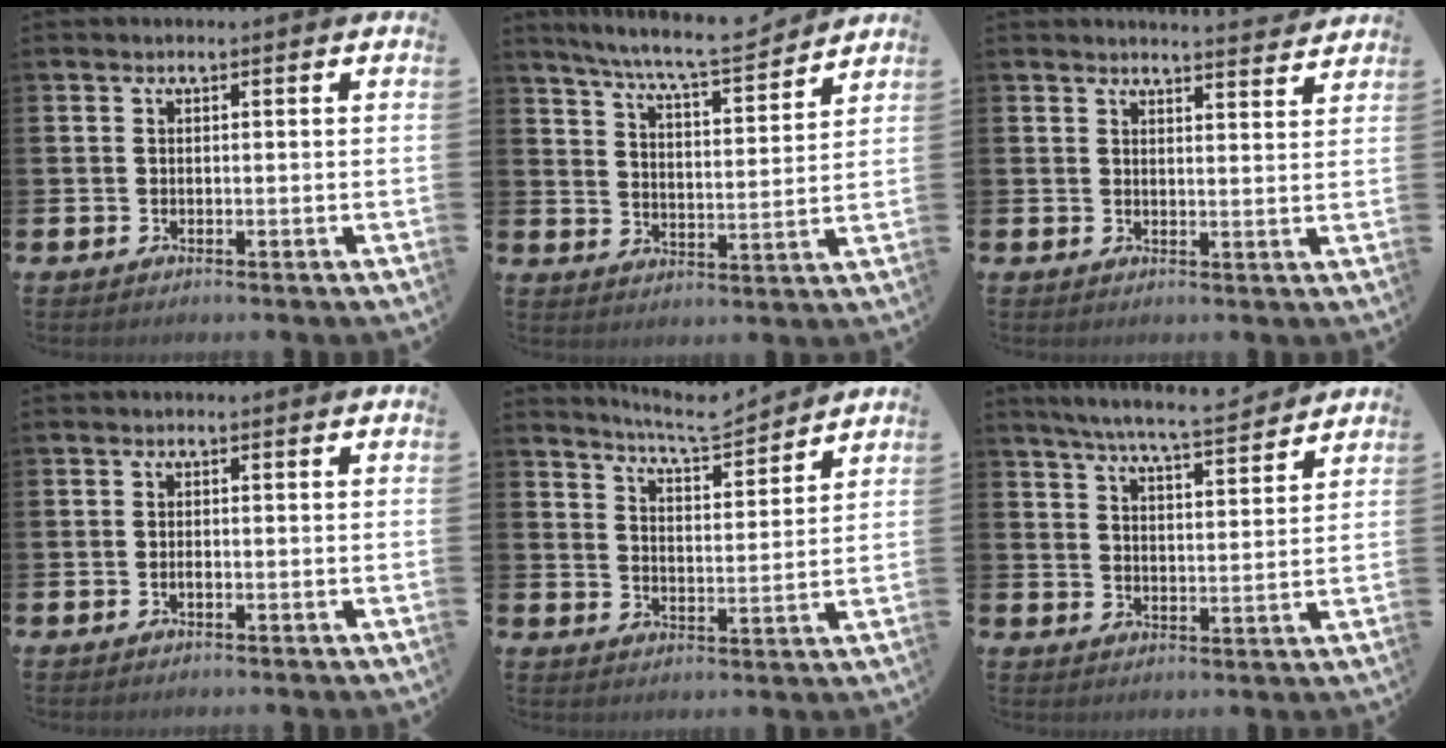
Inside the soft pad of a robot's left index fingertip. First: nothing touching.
{"total": 8.1, "force": [7.5, 0.4, 3.0], "torque": [-0.078, -0.049, 0.130]}
{"total": 3.5, "force": [3.5, -0.2, 0.0], "torque": [0.002, -0.027, 0.061]}
{"total": 0.5, "force": [-0.2, 0.2, 0.4], "torque": [-0.013, -0.001, -0.004]}
{"total": 6.0, "force": [5.9, 0.3, 1.1], "torque": [-0.040, -0.039, 0.102]}
{"total": 6.6, "force": [6.3, -0.1, 2.0], "torque": [-0.054, -0.038, 0.109]}